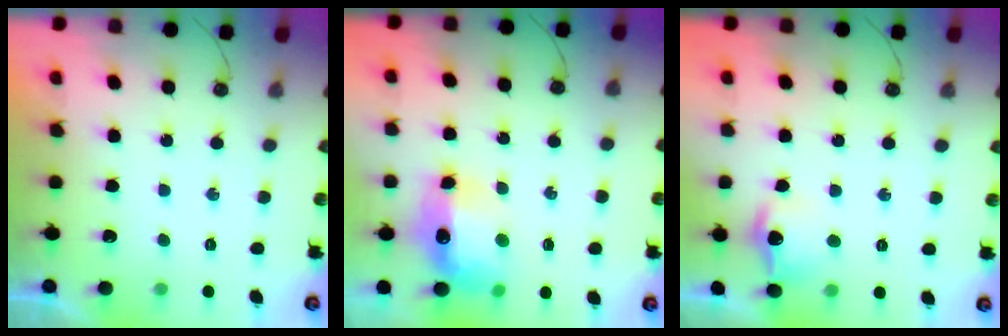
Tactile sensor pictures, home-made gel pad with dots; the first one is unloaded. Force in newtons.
{"total": 12.7, "press": 12.6, "slide": 1.2}
{"total": 10.5, "press": 10.4, "slide": 0.9}